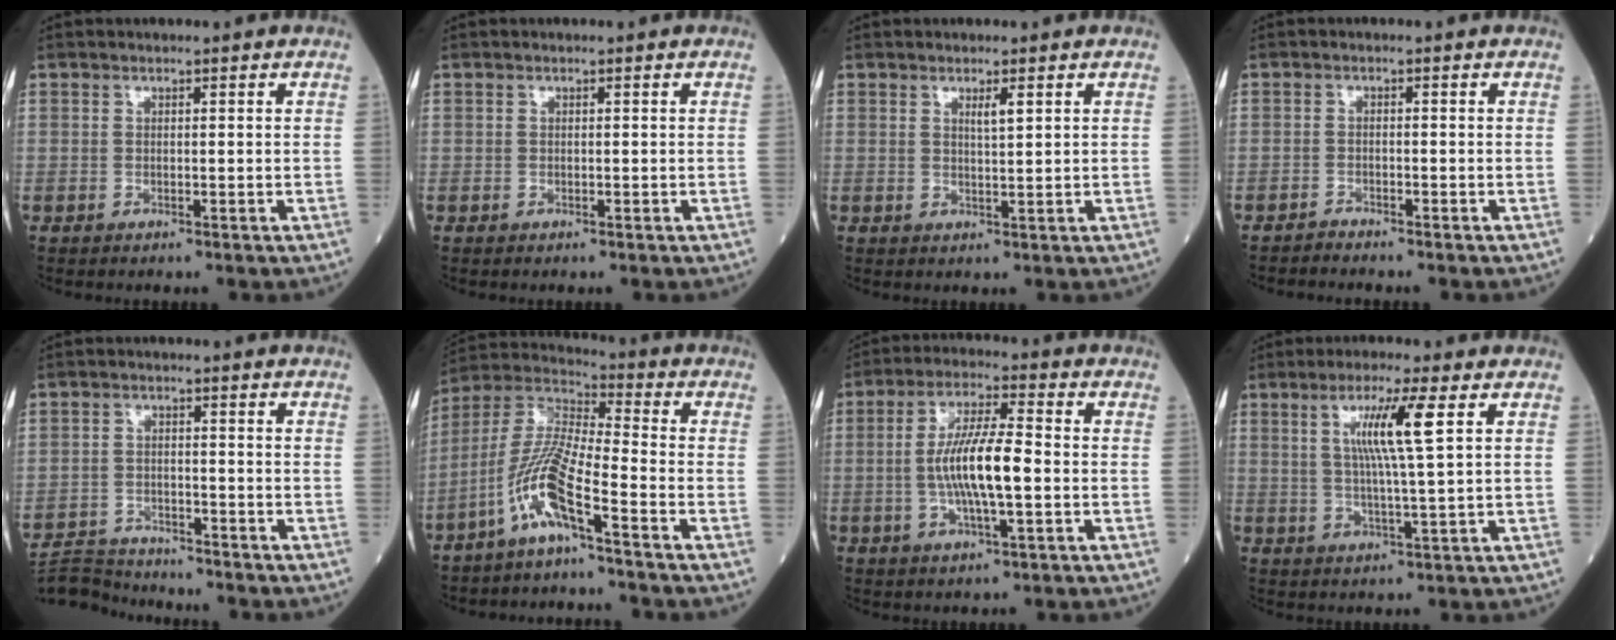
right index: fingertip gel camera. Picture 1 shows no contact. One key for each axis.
{"total": 0.0}
{"total": 1.8, "fx": 0.9, "fy": 0.0, "fz": 1.5, "tx": -0.030, "ty": -0.002, "tz": 0.015}
{"total": 1.1, "fx": -1.1, "fy": -0.1, "fz": -0.3, "tx": 0.007, "ty": -0.006, "tz": -0.021}
{"total": 6.6, "fx": -6.6, "fy": 0.5, "fz": -0.5, "tx": 0.002, "ty": -0.004, "tz": -0.121}
{"total": 10.6, "fx": -5.6, "fy": 0.6, "fz": 9.0, "tx": -0.199, "ty": -0.002, "tz": -0.120}
{"total": 10.4, "fx": -1.0, "fy": 1.8, "fz": 10.2, "tx": -0.195, "ty": 0.005, "tz": -0.022}
{"total": 8.0, "fx": 2.6, "fy": -0.7, "fz": 7.5, "tx": -0.140, "ty": 0.000, "tz": 0.049}